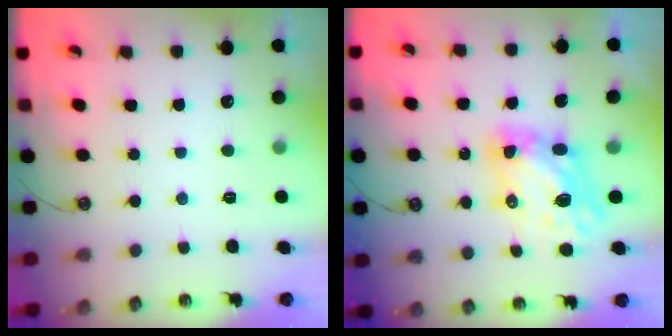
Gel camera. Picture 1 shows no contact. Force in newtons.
{"total": 7.5, "press": 7.5, "slide": 0.5}